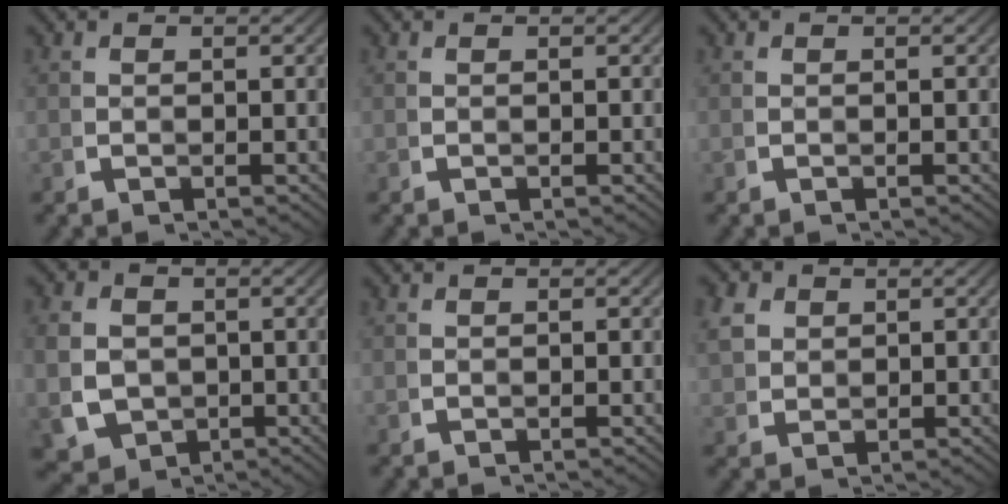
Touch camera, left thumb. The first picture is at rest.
{"total": 0.0}
{"total": 0.0}
{"total": 7.8, "force": [-1.4, 6.7, 3.8], "torque": [-0.088, -0.042, -0.006]}
{"total": 0.0}
{"total": 3.6, "force": [1.4, 2.9, 1.6], "torque": [-0.038, -0.008, 0.036]}